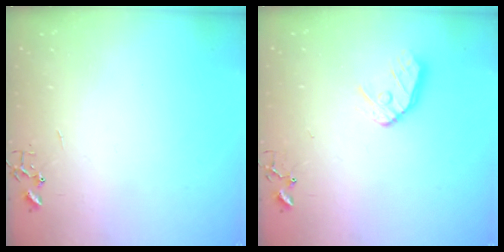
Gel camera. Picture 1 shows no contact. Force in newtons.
{"total": 10.8, "press": 10.8, "slide": 0.9}